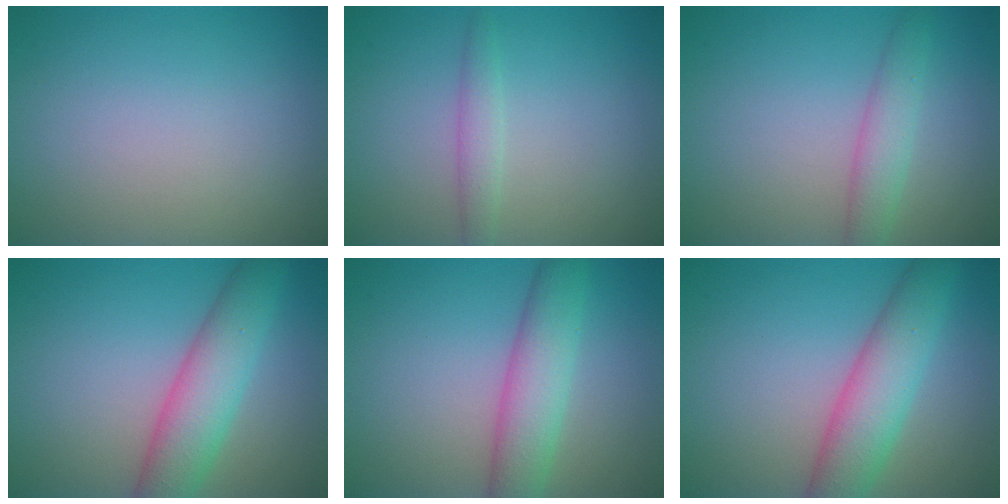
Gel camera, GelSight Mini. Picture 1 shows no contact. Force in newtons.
{"total": 1.6, "press": 1.6, "slide": 0.0}
{"total": 2.7, "press": 2.6, "slide": 0.2}
{"total": 5.9, "press": 5.9, "slide": 0.2}
{"total": 4.7, "press": 4.7, "slide": 0.1}
{"total": 5.9, "press": 5.9, "slide": 0.2}